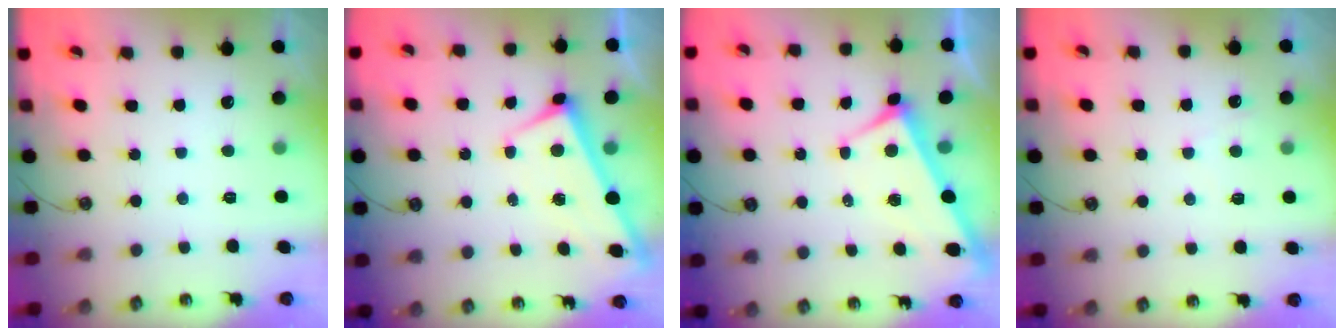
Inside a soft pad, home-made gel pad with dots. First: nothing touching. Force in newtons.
{"total": 1.0, "press": 1.0, "slide": 0.0}
{"total": 3.1, "press": 3.0, "slide": 0.8}
{"total": 6.3, "press": 6.3, "slide": 0.3}